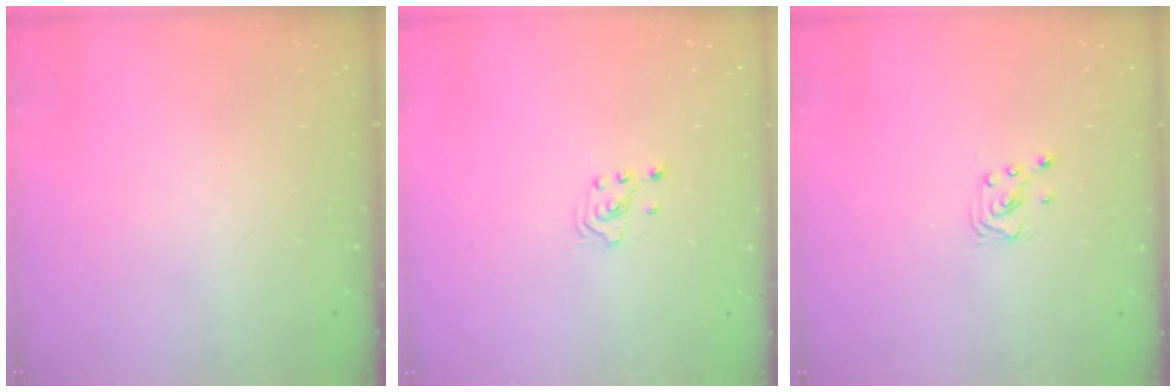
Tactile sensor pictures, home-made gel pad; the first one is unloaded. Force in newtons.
{"total": 1.6, "press": 1.5, "slide": 0.2}
{"total": 2.3, "press": 2.3, "slide": 0.2}